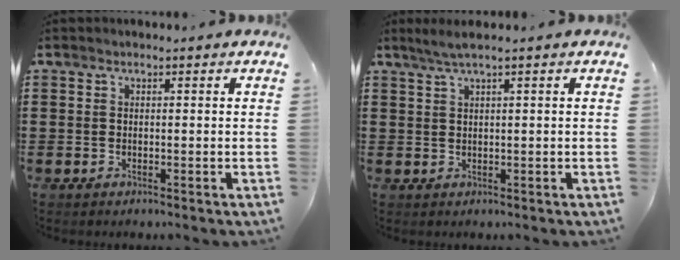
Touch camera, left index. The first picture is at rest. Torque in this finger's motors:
{"motor_torque": [0.24, -0.19, 0.12, 0.04]}